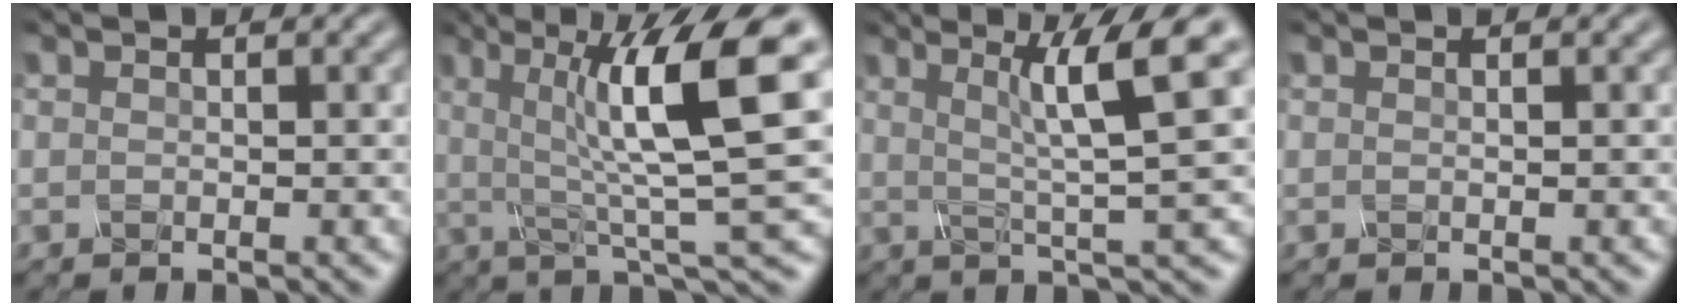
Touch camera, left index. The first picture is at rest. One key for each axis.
{"total": 10.6, "fx": 2.1, "fy": 2.0, "fz": 10.2, "tx": -0.149, "ty": 0.004, "tz": 0.037}
{"total": 7.6, "fx": 2.5, "fy": 0.7, "fz": 7.1, "tx": -0.112, "ty": 0.015, "tz": 0.044}
{"total": 0.5, "fx": 0.2, "fy": 0.2, "fz": 0.5, "tx": -0.001, "ty": 0.005, "tz": 0.000}